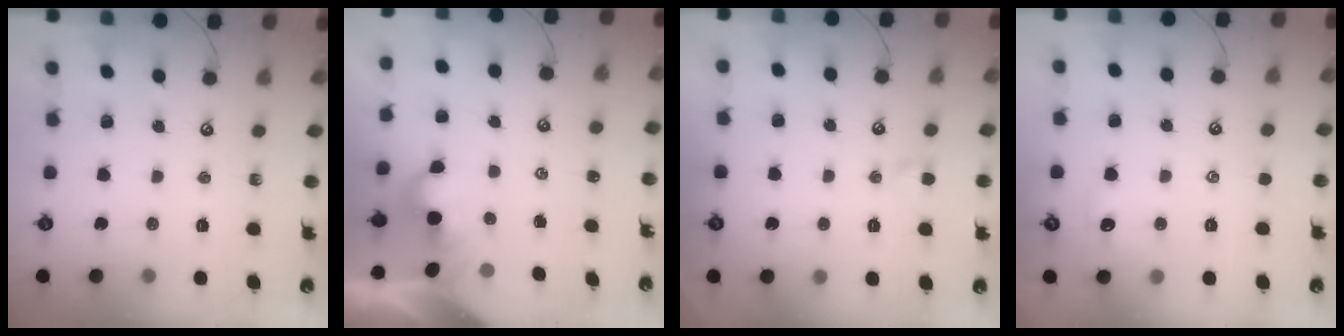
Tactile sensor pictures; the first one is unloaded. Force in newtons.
{"total": 2.1, "press": 2.0, "slide": 0.3}
{"total": 2.1, "press": 2.1, "slide": 0.5}
{"total": 1.9, "press": 1.8, "slide": 0.4}